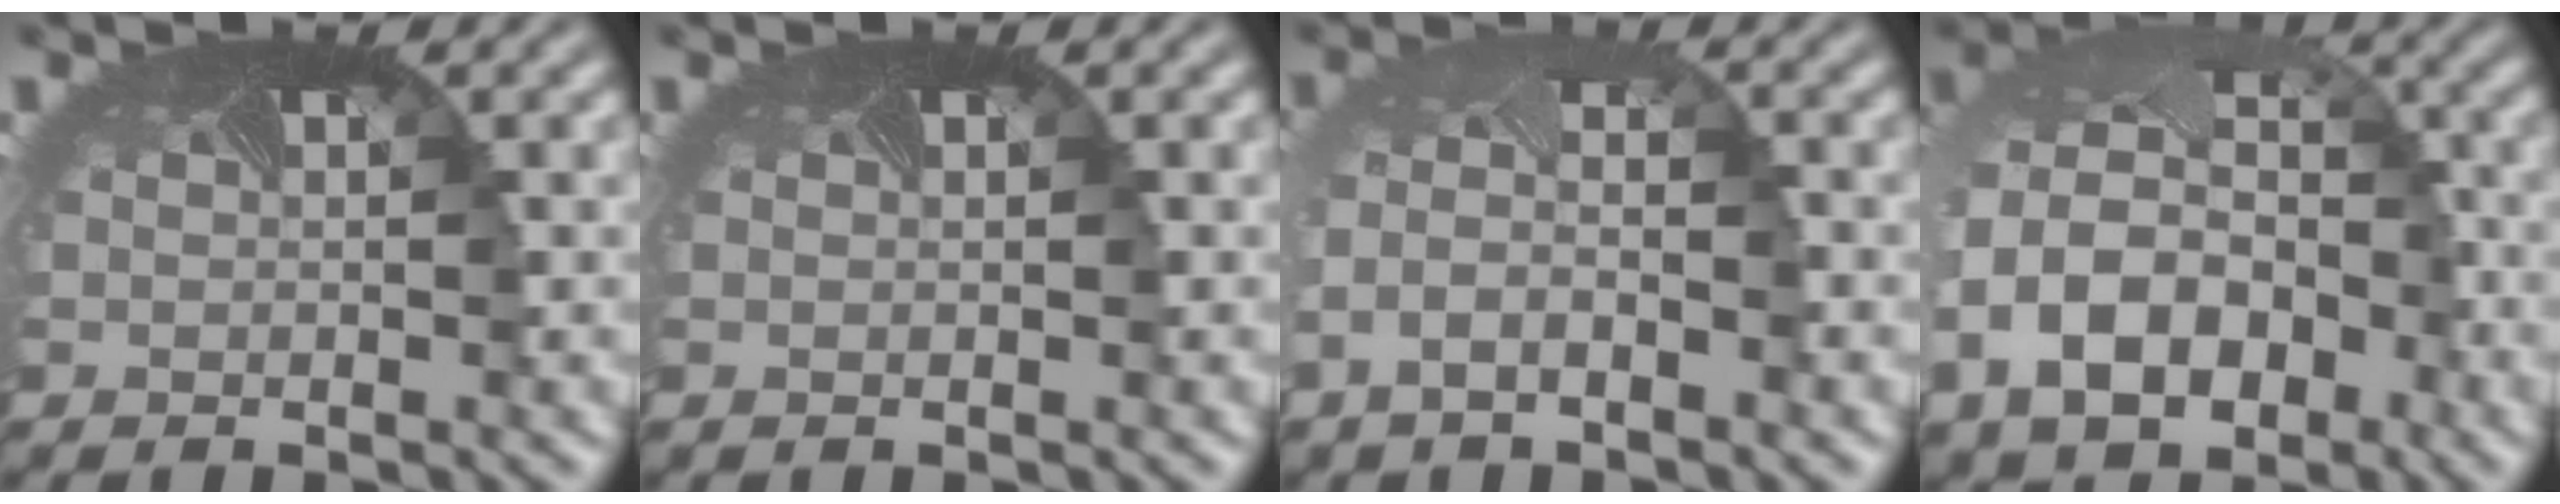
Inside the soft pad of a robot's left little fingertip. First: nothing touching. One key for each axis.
{"total": 0.0}
{"total": 3.4, "fx": -1.7, "fy": 1.7, "fz": 2.4, "tx": -0.069, "ty": -0.007, "tz": -0.038}
{"total": 12.4, "fx": -3.4, "fy": 9.6, "fz": 7.1, "tx": -0.175, "ty": -0.023, "tz": -0.052}